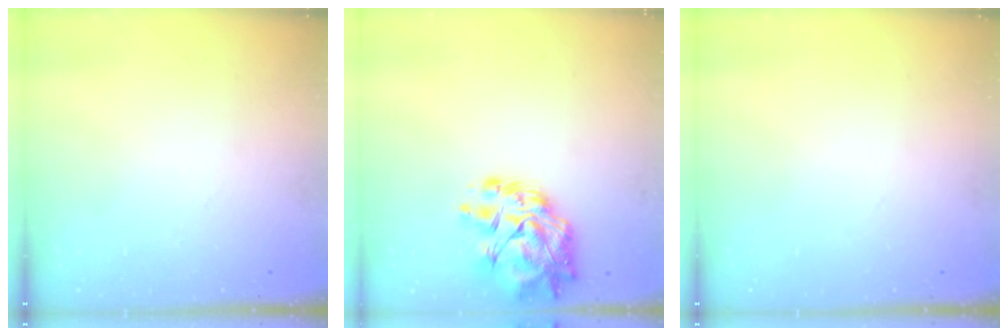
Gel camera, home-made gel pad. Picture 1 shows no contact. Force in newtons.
{"total": 10.5, "press": 9.7, "slide": 4.1}
{"total": 0.0}